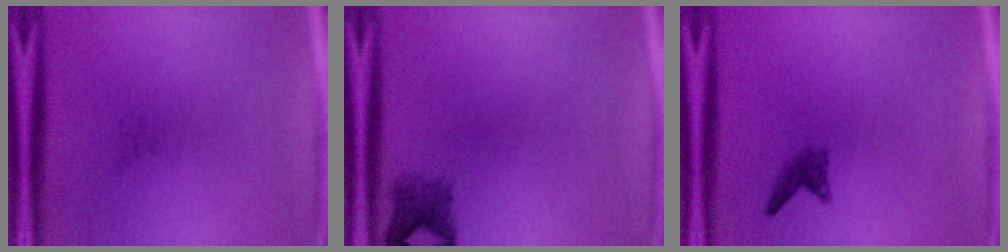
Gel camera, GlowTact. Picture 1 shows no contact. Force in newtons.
{"total": 2.3}
{"total": 1.5}